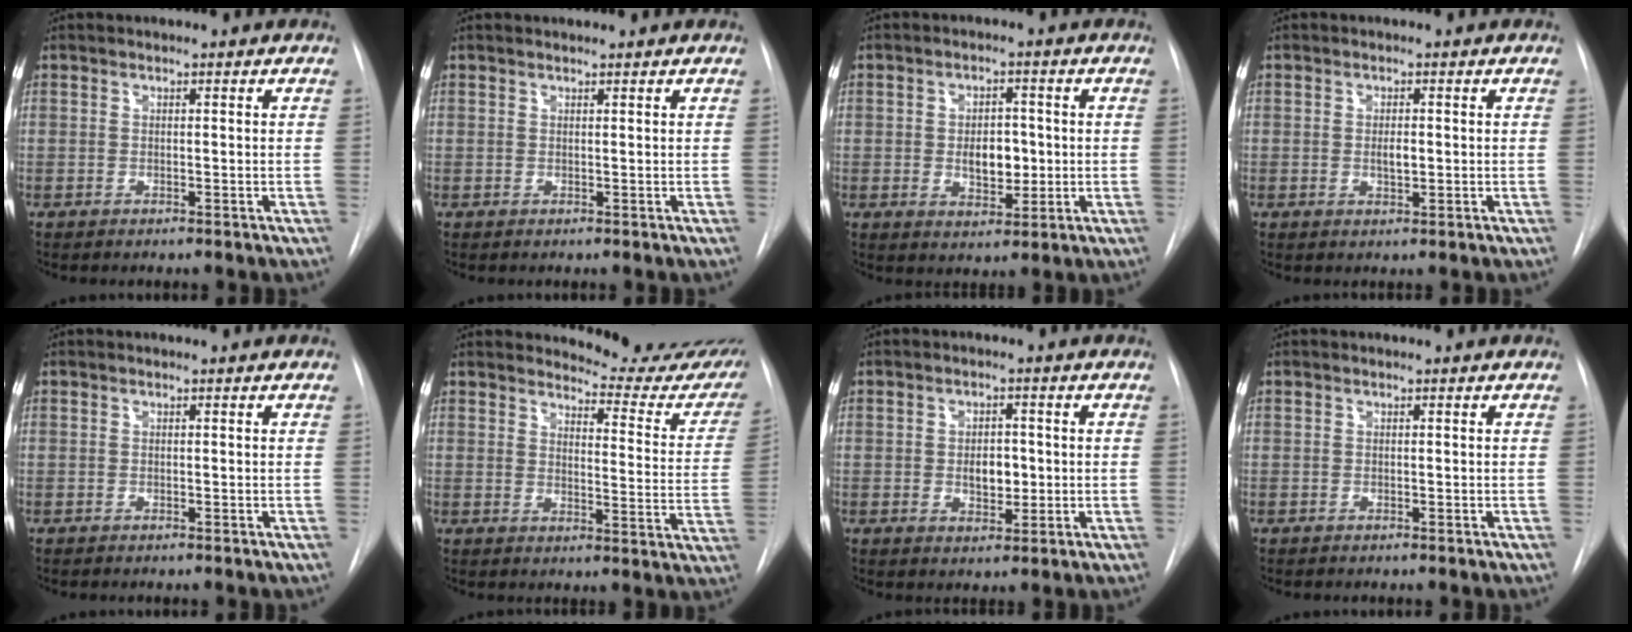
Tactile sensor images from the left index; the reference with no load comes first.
{"total": 0.7, "force": [-0.6, -0.3, -0.2], "torque": [-0.004, -0.004, -0.005]}
{"total": 5.2, "force": [-1.3, 3.0, 4.1], "torque": [-0.059, -0.003, -0.010]}
{"total": 1.9, "force": [-1.1, 0.5, 1.5], "torque": [-0.027, -0.006, -0.015]}
{"total": 0.0}
{"total": 15.9, "force": [15.5, 2.5, 2.7], "torque": [-0.007, -0.110, 0.151]}
{"total": 3.9, "force": [-1.3, 2.2, 2.9], "torque": [-0.041, -0.005, -0.012]}
{"total": 0.0}